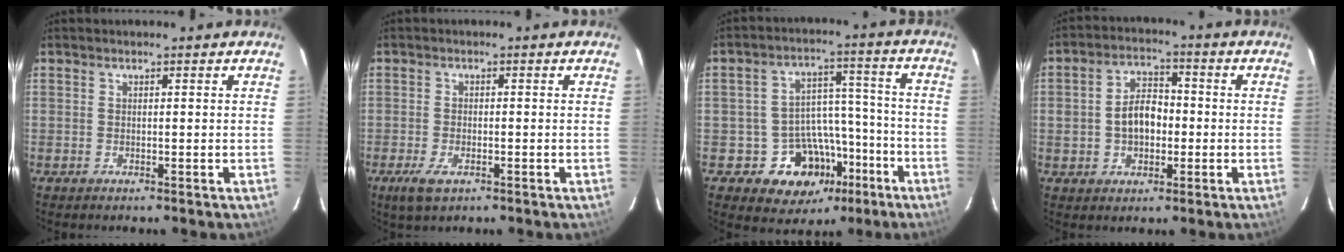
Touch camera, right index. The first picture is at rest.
{"total": 4.3, "force": [-2.4, 1.8, 3.0], "torque": [-0.073, -0.009, -0.043]}
{"total": 12.8, "force": [-6.9, 10.0, 3.8], "torque": [-0.071, 0.047, -0.081]}
{"total": 7.5, "force": [-0.8, 5.1, 5.5], "torque": [-0.102, 0.021, -0.005]}